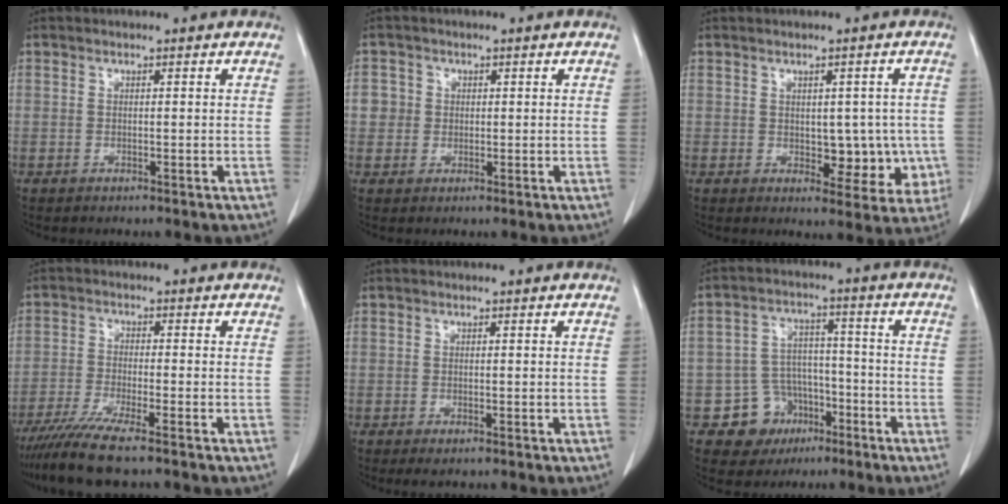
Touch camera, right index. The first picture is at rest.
{"total": 2.9, "force": [0.3, 2.9, 0.2], "torque": [0.011, 0.008, 0.004]}
{"total": 6.9, "force": [-0.6, 4.2, 5.5], "torque": [-0.046, 0.011, 0.003]}
{"total": 7.9, "force": [-6.3, -0.4, 4.8], "torque": [-0.081, -0.024, -0.110]}
{"total": 1.7, "force": [-1.1, 0.5, 1.2], "torque": [-0.012, -0.003, -0.012]}
{"total": 7.9, "force": [-3.8, 6.8, 1.2], "torque": [-0.005, 0.021, -0.048]}